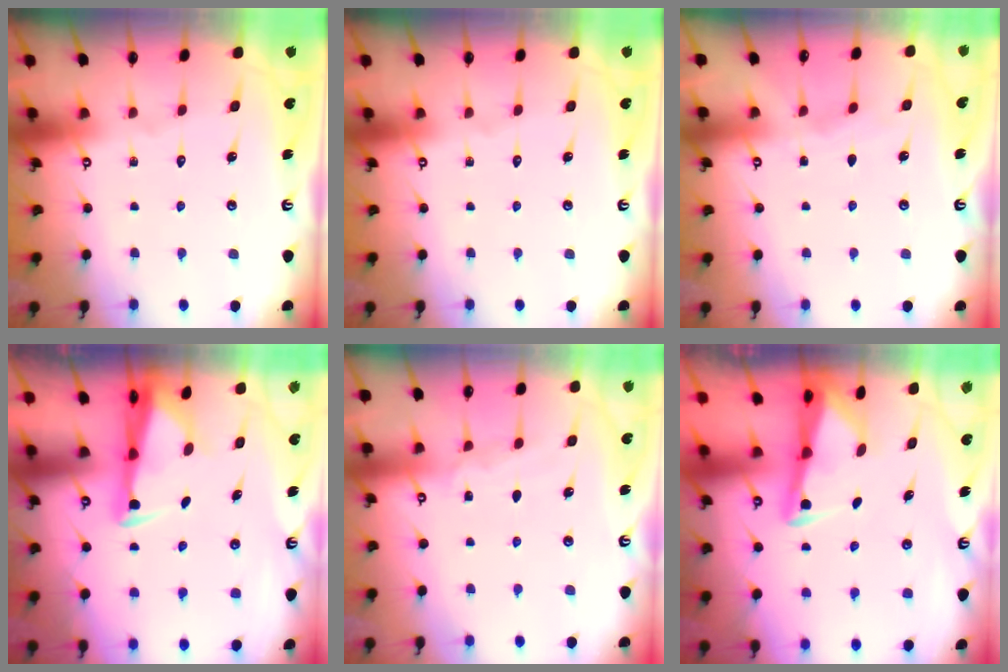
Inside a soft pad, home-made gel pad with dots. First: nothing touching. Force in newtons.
{"total": 0.0}
{"total": 2.8, "press": 2.7, "slide": 0.4}
{"total": 2.8, "press": 2.6, "slide": 0.9}
{"total": 4.0, "press": 4.0, "slide": 0.6}
{"total": 3.0, "press": 3.0, "slide": 0.4}